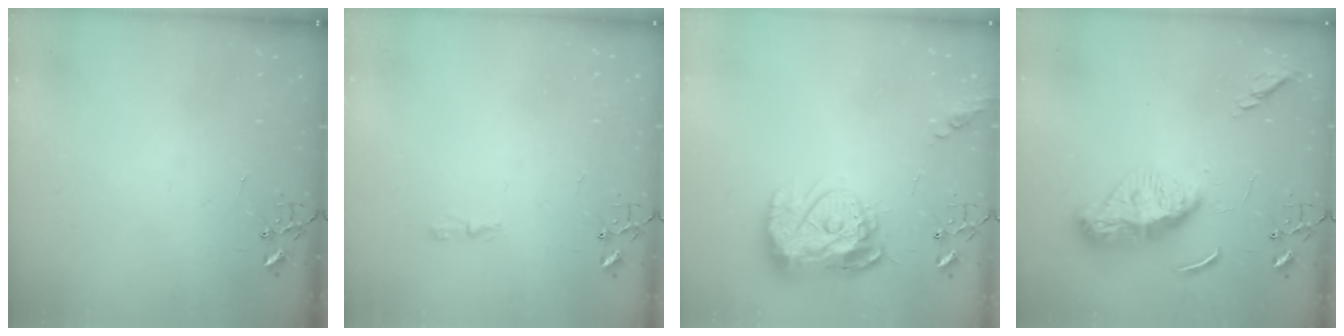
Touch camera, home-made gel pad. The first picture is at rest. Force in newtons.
{"total": 3.9, "press": 3.9, "slide": 0.5}
{"total": 14.4, "press": 14.4, "slide": 1.3}
{"total": 13.7, "press": 13.6, "slide": 1.2}